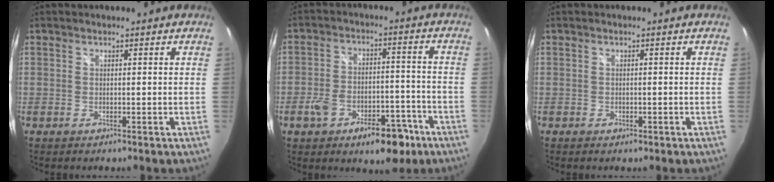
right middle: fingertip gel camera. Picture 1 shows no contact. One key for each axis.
{"total": 12.7, "fx": -7.3, "fy": 6.3, "fz": 8.4, "tx": -0.154, "ty": 0.006, "tz": -0.104}
{"total": 0.8, "fx": -0.5, "fy": 0.6, "fz": 0.3, "tx": -0.005, "ty": -0.004, "tz": -0.010}